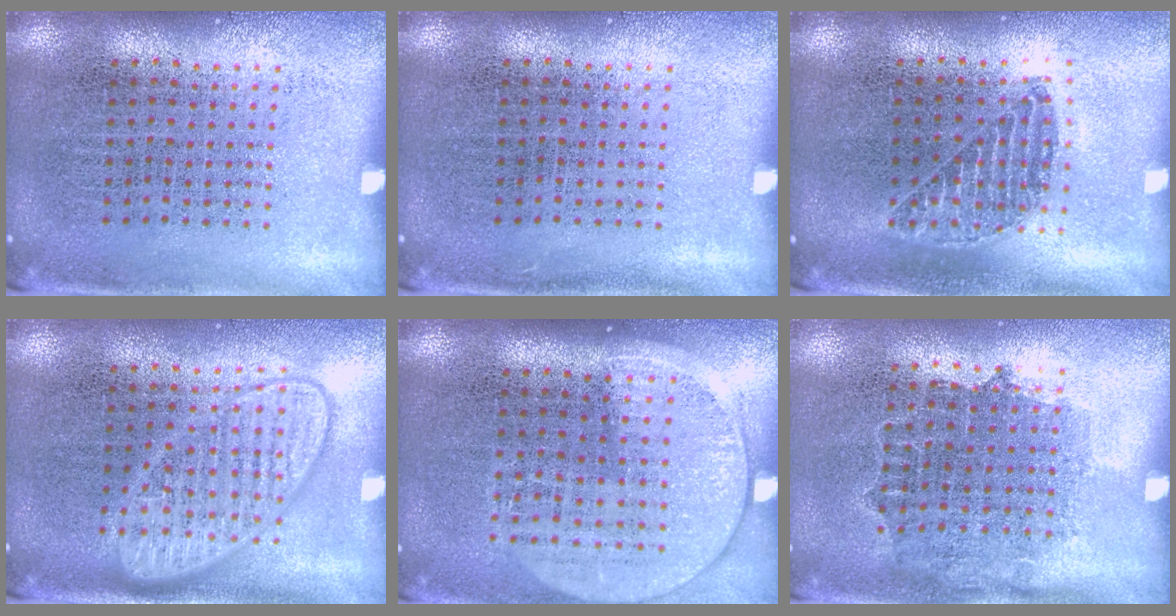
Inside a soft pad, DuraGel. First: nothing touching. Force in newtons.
{"total": 0.0}
{"total": 1.1, "press": 1.0, "slide": 0.4}
{"total": 2.4, "press": 2.4, "slide": 0.3}
{"total": 1.5, "press": 1.4, "slide": 0.6}
{"total": 0.8, "press": 0.7, "slide": 0.4}